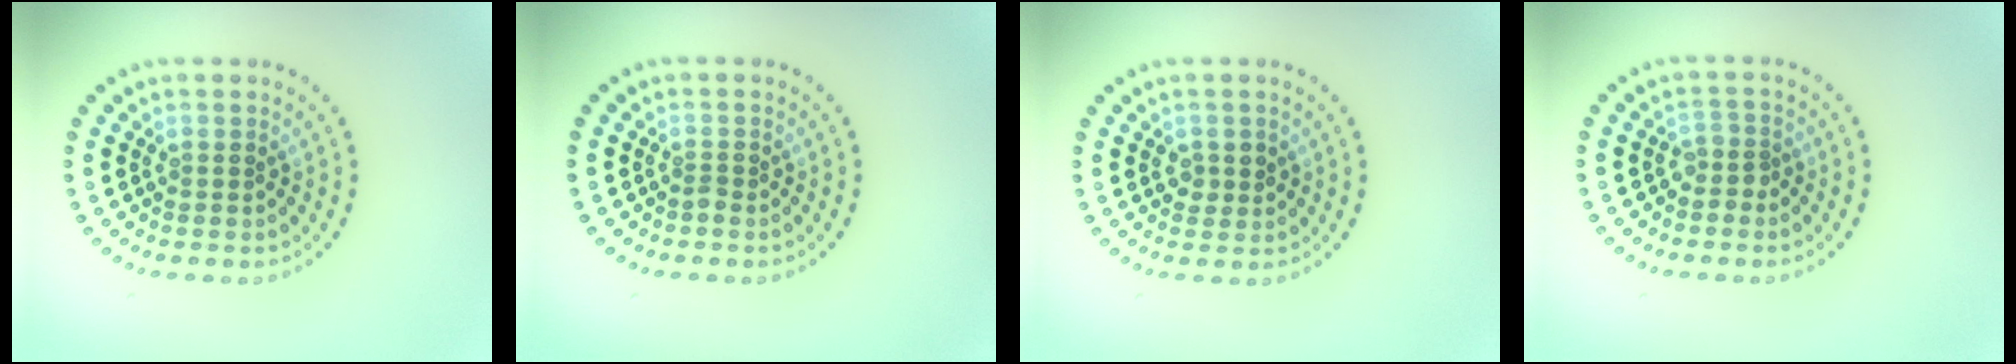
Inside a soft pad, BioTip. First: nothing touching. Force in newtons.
{"total": 0.6, "press": 0.4, "slide": 0.4}
{"total": 1.4, "press": 1.4, "slide": 0.4}
{"total": 1.5, "press": 1.0, "slide": 1.0}